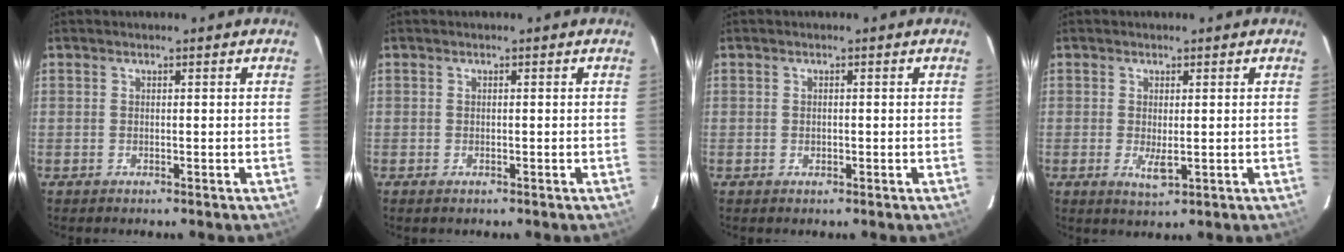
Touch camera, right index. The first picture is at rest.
{"total": 0.6, "force": [-0.4, 0.4, 0.3], "torque": [-0.005, -0.002, -0.008]}
{"total": 0.7, "force": [-0.2, 0.6, 0.3], "torque": [-0.004, 0.001, -0.002]}
{"total": 3.3, "force": [-0.5, 1.2, 3.0], "torque": [-0.056, -0.012, -0.004]}